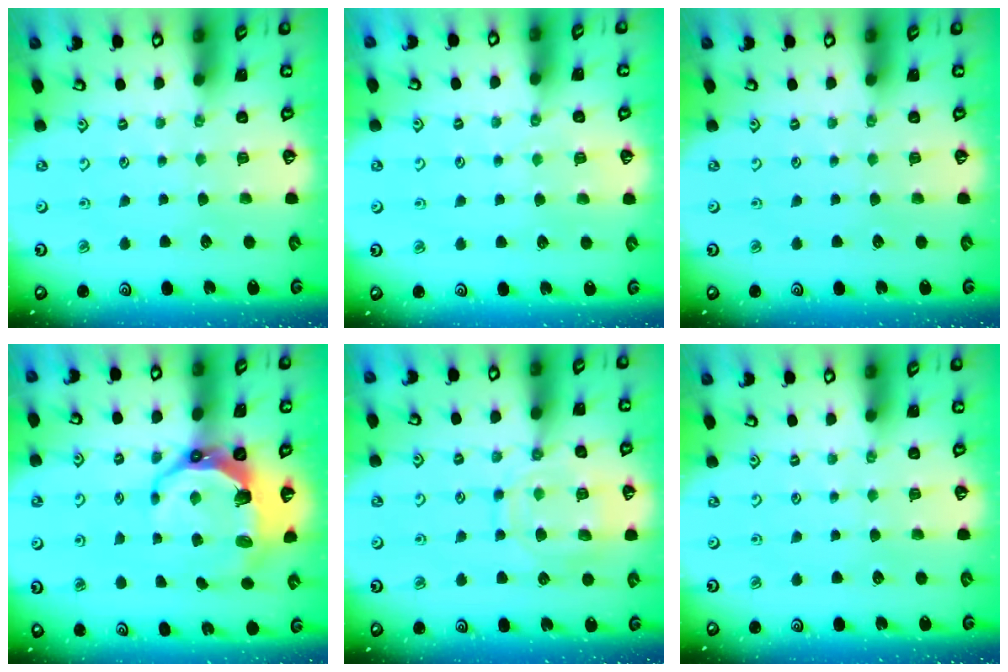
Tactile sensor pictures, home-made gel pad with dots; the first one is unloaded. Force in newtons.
{"total": 3.0, "press": 3.0, "slide": 0.5}
{"total": 0.0}
{"total": 9.3, "press": 7.9, "slide": 5.0}
{"total": 13.4, "press": 13.3, "slide": 1.2}
{"total": 0.0}